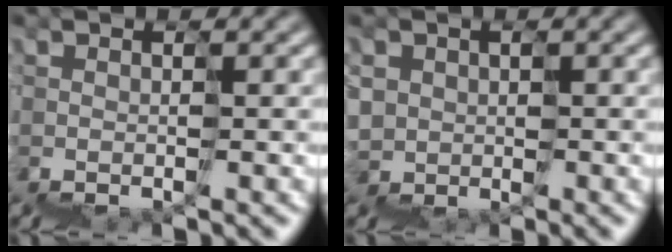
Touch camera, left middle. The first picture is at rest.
{"total": 3.0, "force": [1.4, 1.7, -2.0], "torque": [0.027, 0.021, 0.023]}